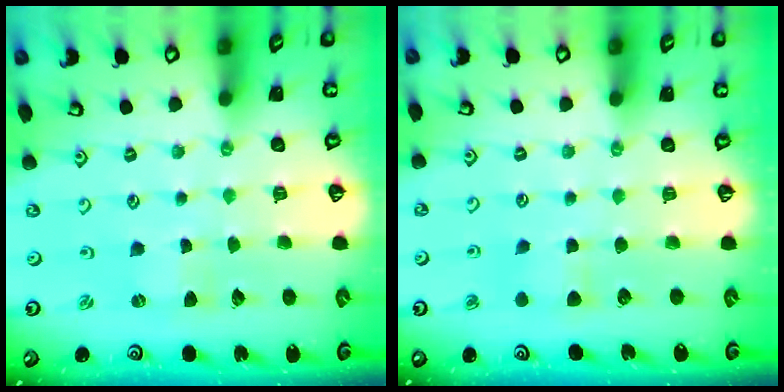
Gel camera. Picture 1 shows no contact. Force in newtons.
{"total": 4.5, "press": 4.4, "slide": 0.6}